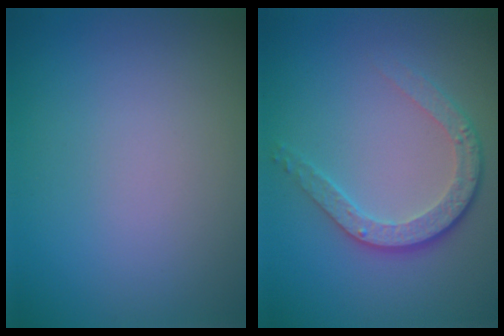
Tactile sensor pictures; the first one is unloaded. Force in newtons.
{"total": 3.8, "press": 2.8, "slide": 2.5}